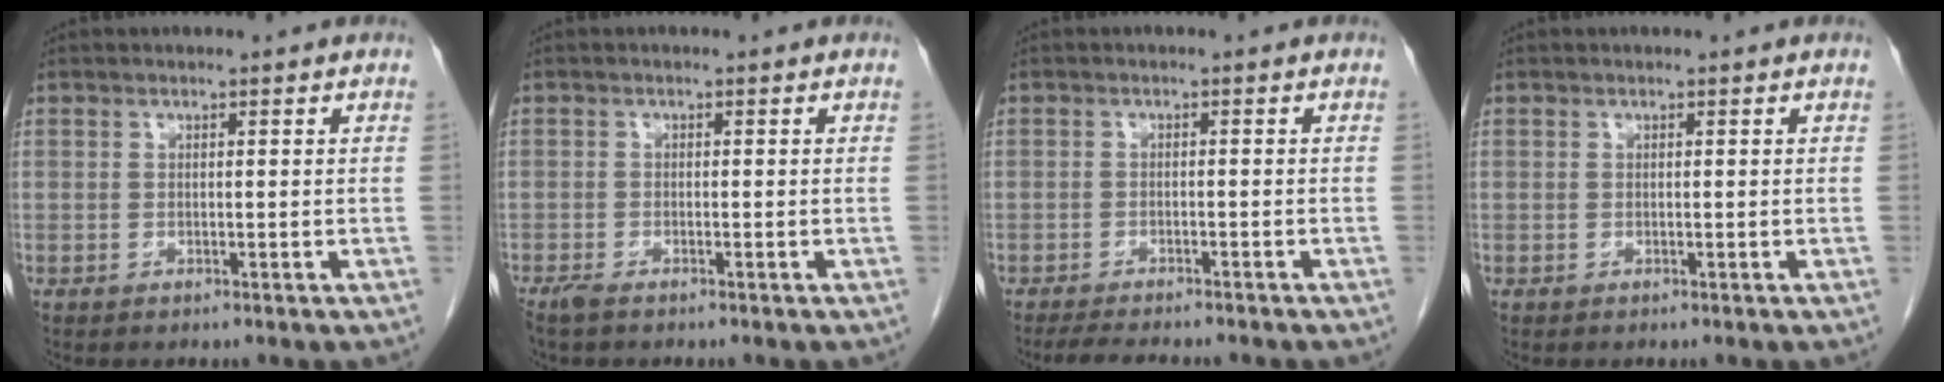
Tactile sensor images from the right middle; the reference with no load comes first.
{"total": 1.7, "force": [-1.4, 0.3, 1.0], "torque": [-0.025, -0.006, -0.027]}
{"total": 6.7, "force": [-5.9, 1.0, 3.2], "torque": [-0.047, -0.012, -0.085]}
{"total": 0.0}